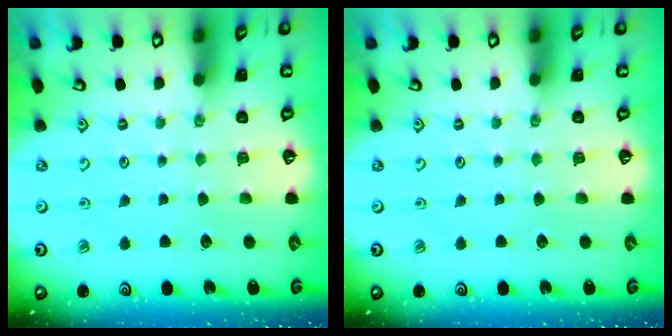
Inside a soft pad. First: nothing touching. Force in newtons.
{"total": 0.0}